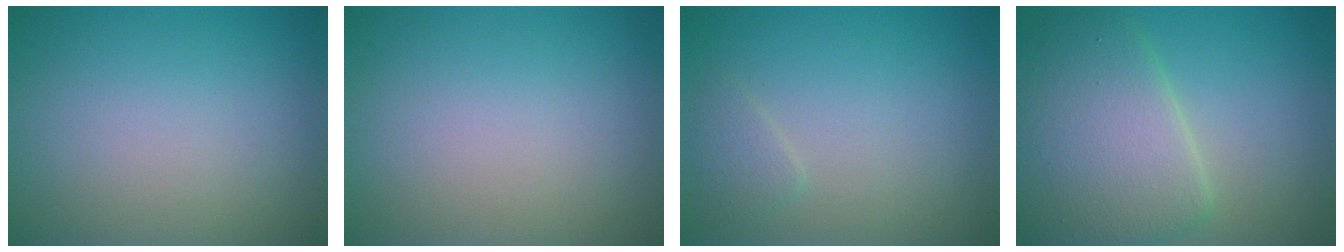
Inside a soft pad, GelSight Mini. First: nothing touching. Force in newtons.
{"total": 0.0}
{"total": 1.3, "press": 1.3, "slide": 0.0}
{"total": 7.6, "press": 7.6, "slide": 0.3}